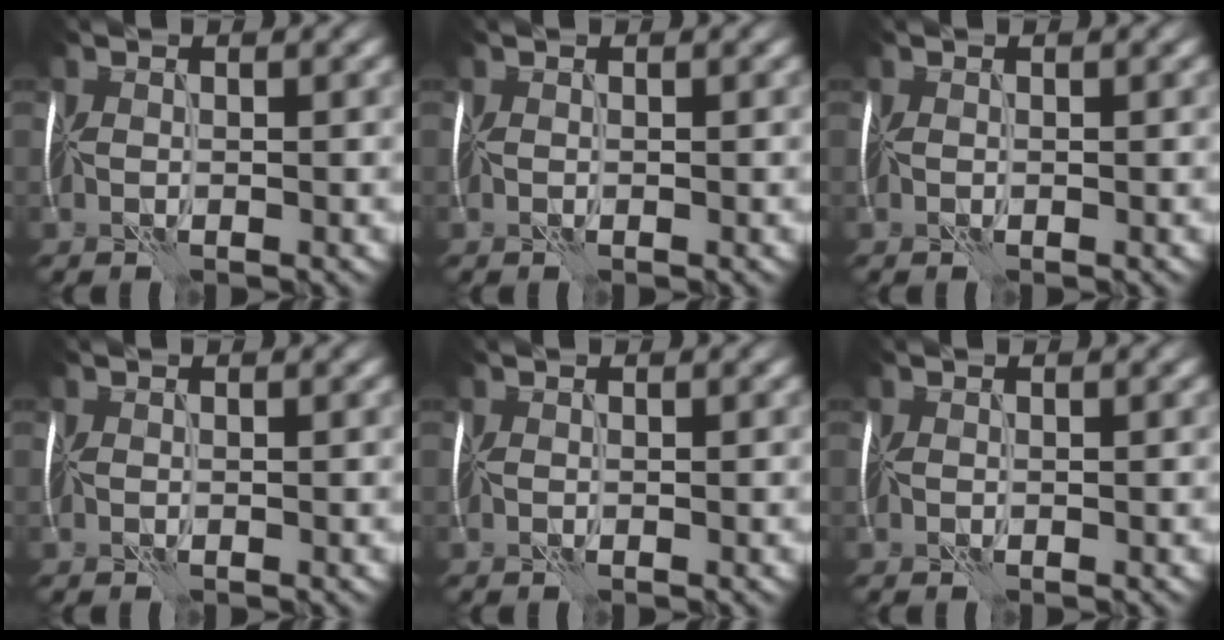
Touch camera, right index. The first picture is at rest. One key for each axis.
{"total": 0.0}
{"total": 0.0}
{"total": 0.0}
{"total": 0.0}
{"total": 0.0}